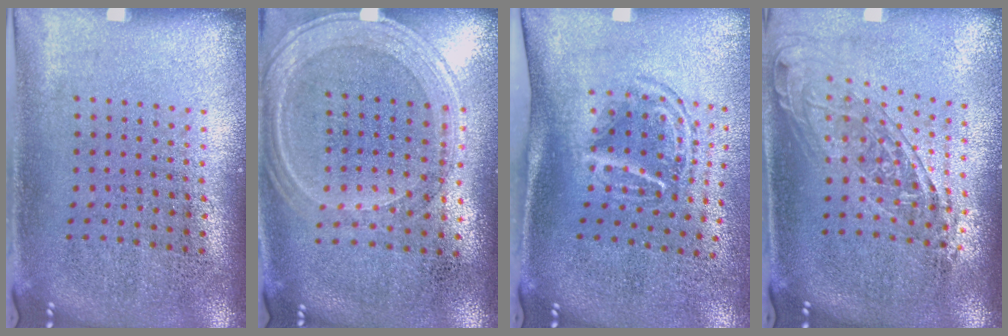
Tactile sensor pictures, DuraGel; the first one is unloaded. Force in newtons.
{"total": 1.2, "press": 1.2, "slide": 0.3}
{"total": 1.7, "press": 1.1, "slide": 1.3}
{"total": 1.6, "press": 1.3, "slide": 0.9}